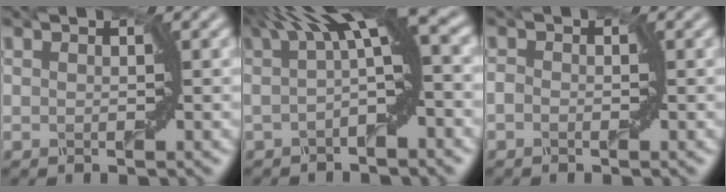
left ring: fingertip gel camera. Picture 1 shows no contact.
{"total": 7.2, "force": [1.8, 1.5, 6.8], "torque": [-0.097, 0.021, 0.018]}
{"total": 0.9, "force": [-0.5, 0.6, 0.5], "torque": [-0.008, 0.005, -0.012]}